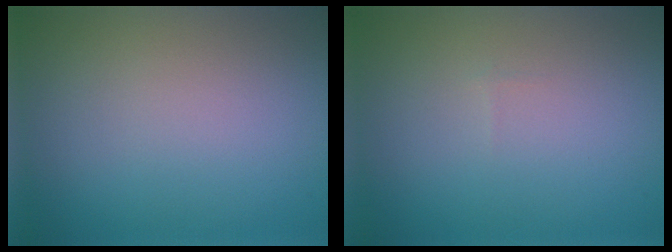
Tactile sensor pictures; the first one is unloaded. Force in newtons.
{"total": 0.0}